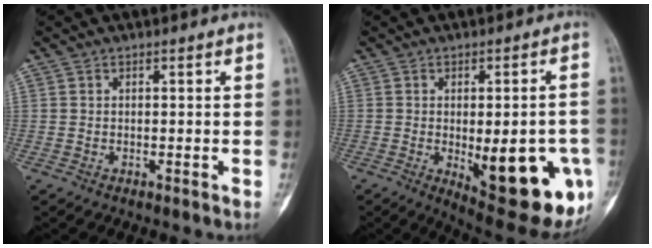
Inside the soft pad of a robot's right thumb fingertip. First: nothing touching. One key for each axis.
{"total": 20.5, "fx": -5.2, "fy": 7.5, "fz": 18.4, "tx": -0.185, "ty": -0.004, "tz": -0.039}